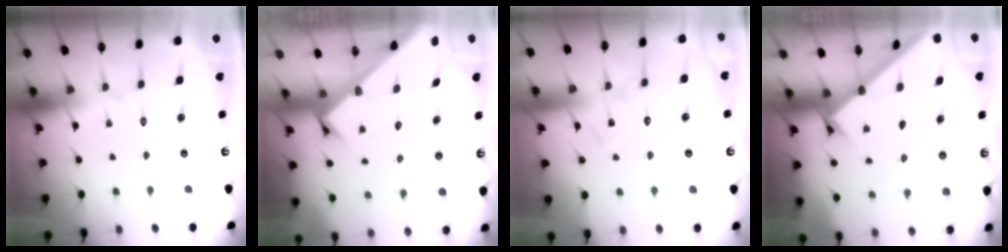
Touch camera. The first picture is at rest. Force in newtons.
{"total": 2.3, "press": 2.3, "slide": 0.2}
{"total": 8.9, "press": 8.9, "slide": 0.6}
{"total": 1.6, "press": 1.6, "slide": 0.2}